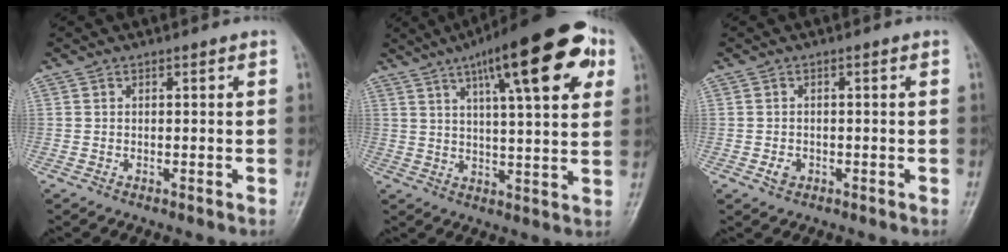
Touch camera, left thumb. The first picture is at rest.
{"total": 21.2, "force": [9.7, 5.8, 17.9], "torque": [-0.238, -0.001, 0.136]}
{"total": 1.8, "force": [-0.7, 1.4, 0.9], "torque": [-0.011, 0.002, -0.009]}